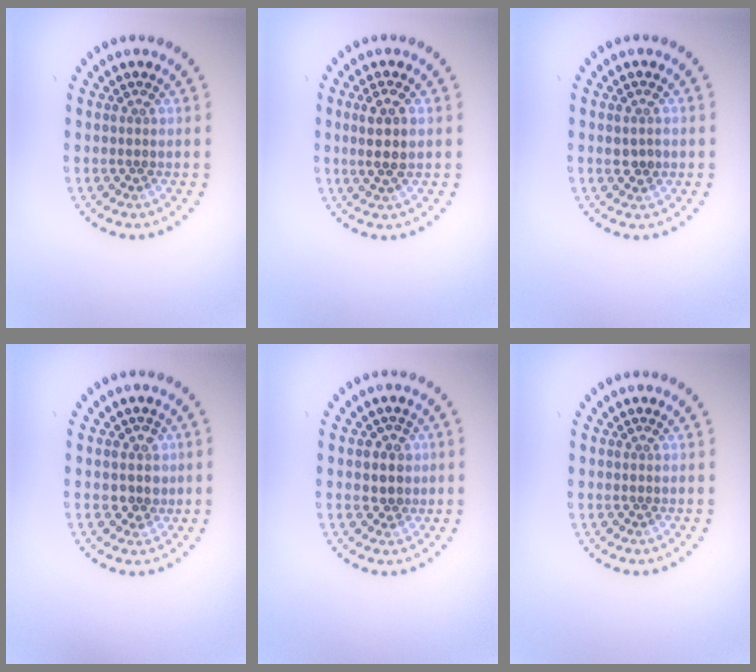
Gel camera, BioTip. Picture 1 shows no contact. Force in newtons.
{"total": 2.6, "press": 2.4, "slide": 1.0}
{"total": 1.3, "press": 1.3, "slide": 0.1}
{"total": 2.0, "press": 1.7, "slide": 0.9}
{"total": 1.7, "press": 1.6, "slide": 0.8}
{"total": 0.0}